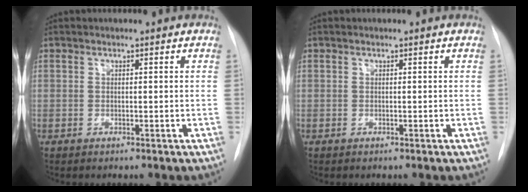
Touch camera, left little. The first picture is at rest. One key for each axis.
{"total": 0.0}